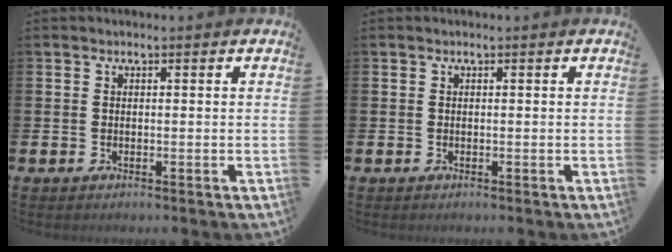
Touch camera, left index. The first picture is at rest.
{"total": 0.0}